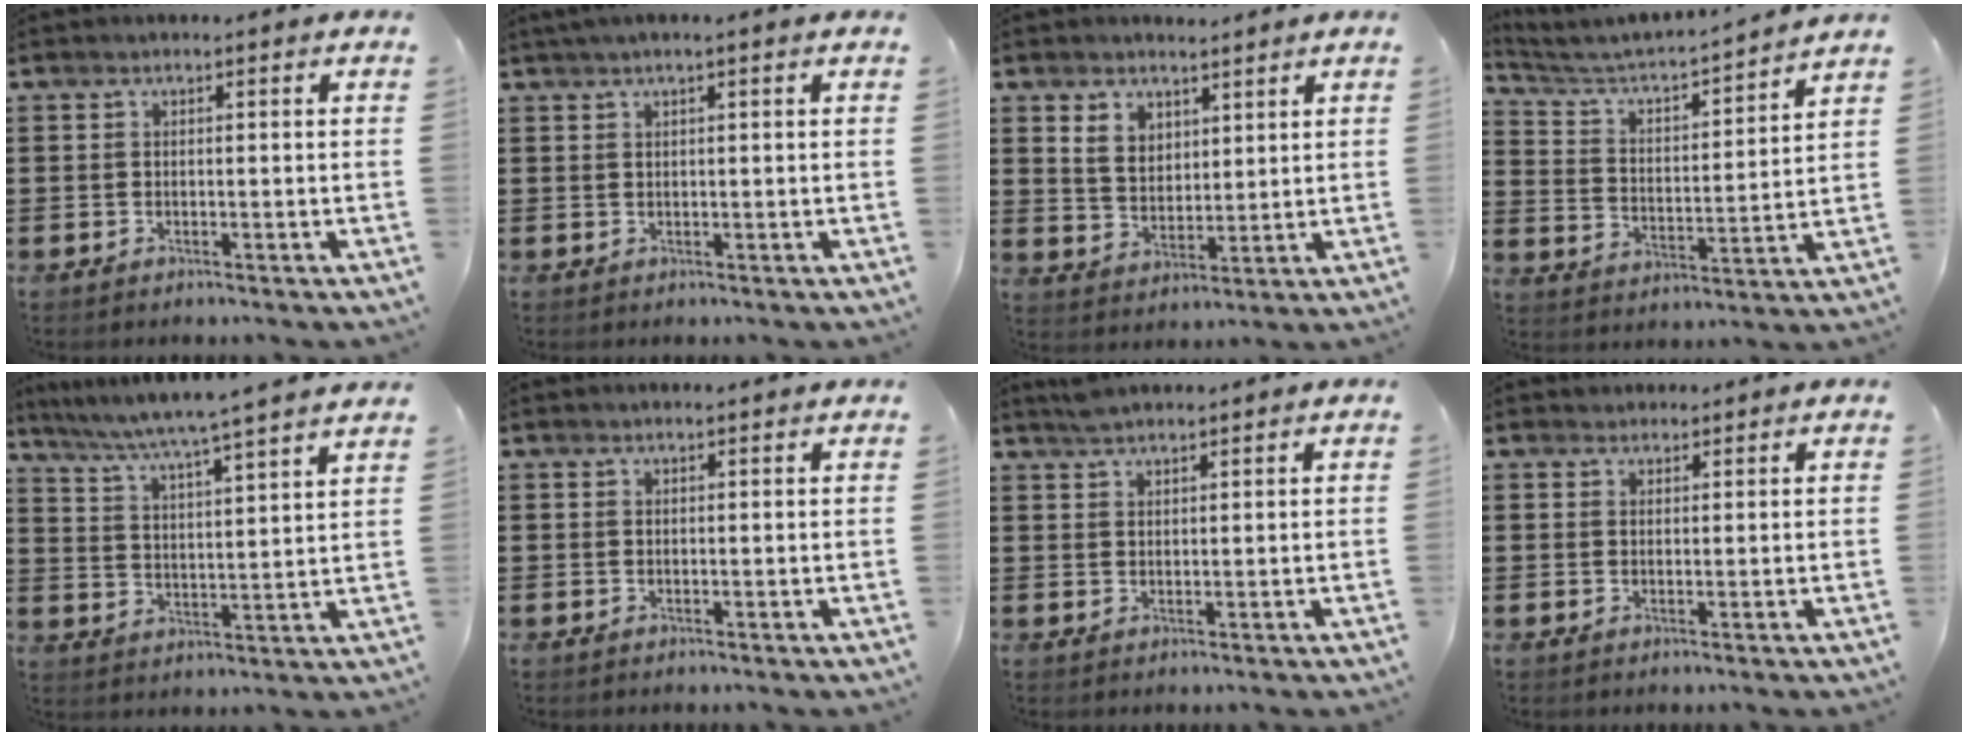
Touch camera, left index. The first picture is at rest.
{"total": 1.4, "force": [0.7, -0.1, 1.1], "torque": [-0.021, 0.000, 0.014]}
{"total": 5.2, "force": [3.7, 3.3, 1.4], "torque": [-0.037, 0.000, 0.068]}
{"total": 3.4, "force": [3.1, 0.3, 1.5], "torque": [-0.047, -0.034, 0.041]}
{"total": 4.9, "force": [4.4, -1.2, 1.9], "torque": [-0.060, -0.041, 0.065]}
{"total": 0.6, "force": [0.6, 0.1, 0.1], "torque": [-0.003, 0.000, 0.012]}
{"total": 2.3, "force": [2.2, 0.3, 0.7], "torque": [-0.018, 0.002, 0.042]}
{"total": 1.5, "force": [1.3, 0.7, -0.1], "torque": [-0.002, 0.004, 0.028]}